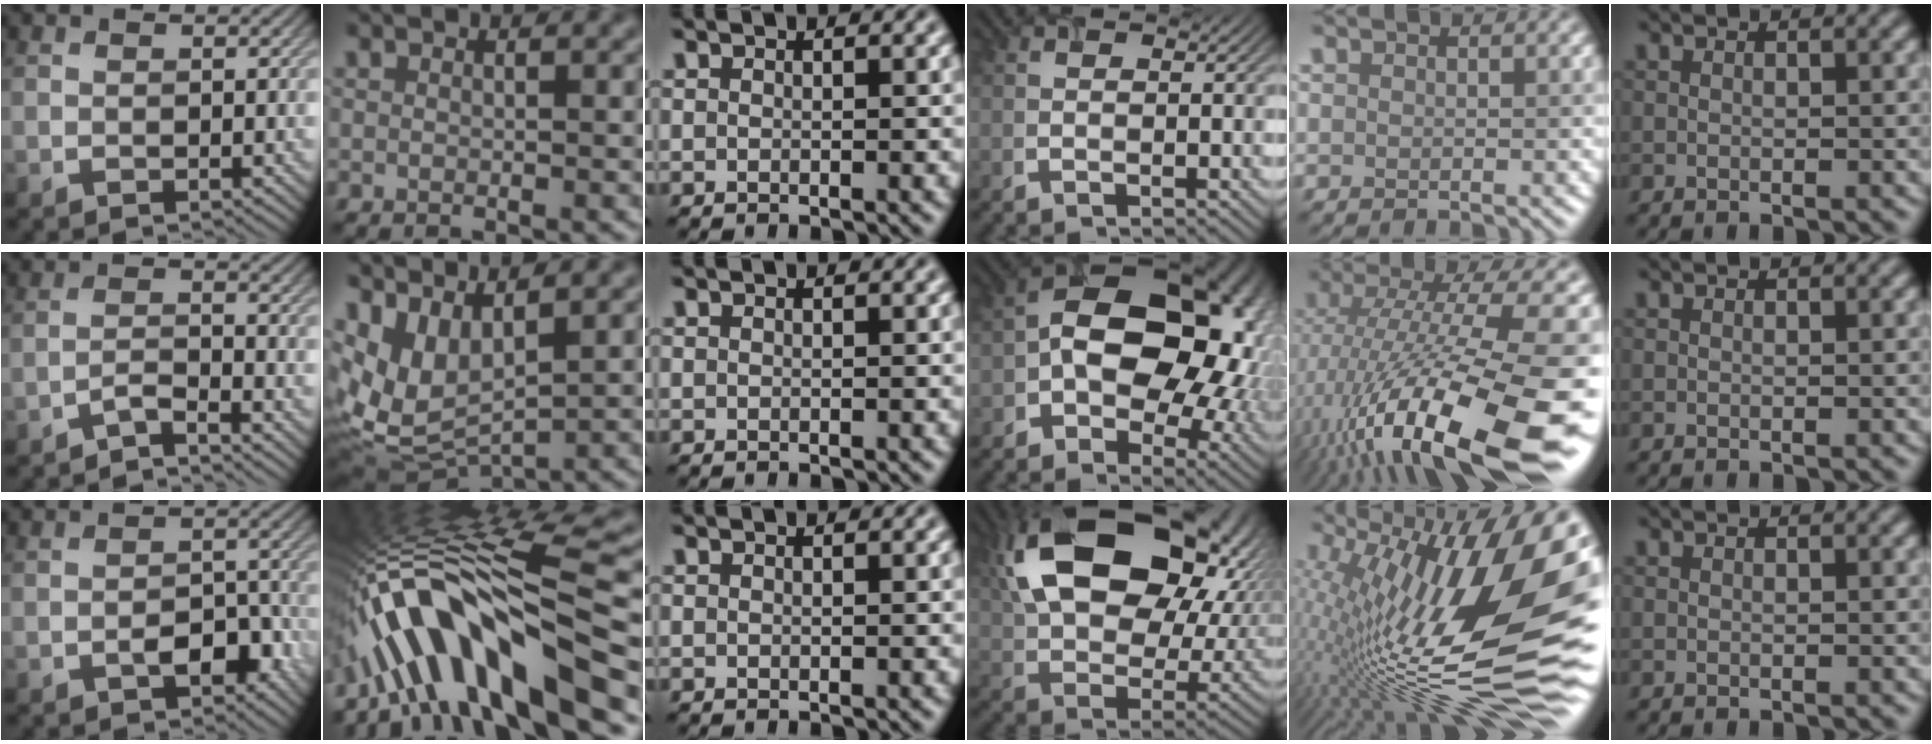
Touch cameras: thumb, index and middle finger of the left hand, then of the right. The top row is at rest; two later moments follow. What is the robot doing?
{"motion": "open", "object": "airpods case & airpods"}